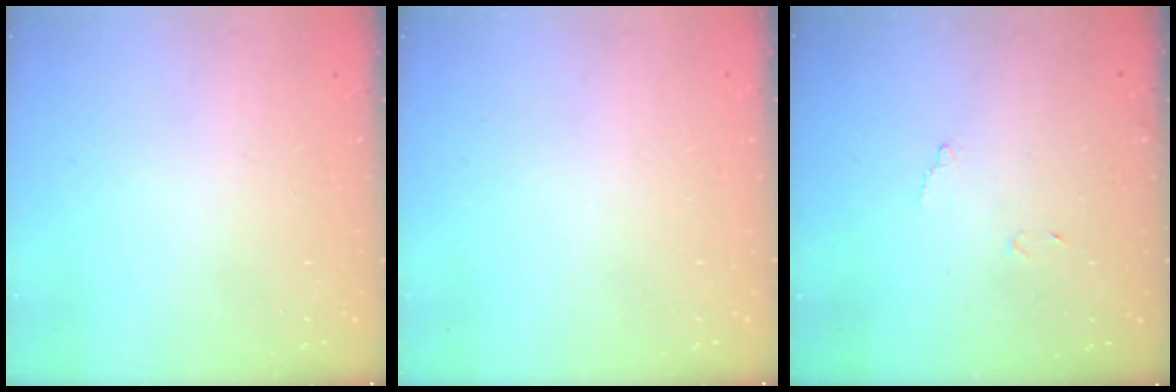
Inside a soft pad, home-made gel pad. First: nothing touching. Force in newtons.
{"total": 0.0}
{"total": 7.7, "press": 7.7, "slide": 0.3}